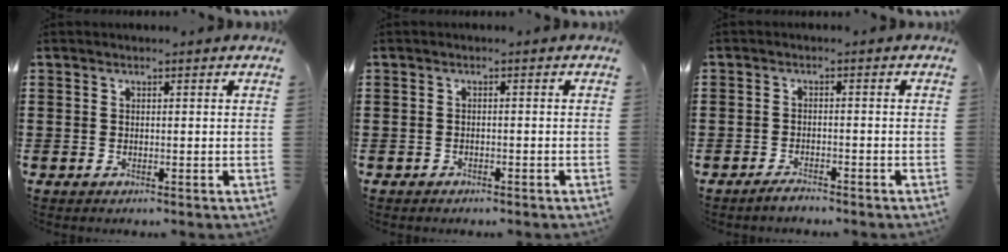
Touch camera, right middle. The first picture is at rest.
{"total": 0.8, "force": [-0.8, 0.3, 0.0], "torque": [-0.003, 0.000, -0.017]}
{"total": 1.8, "force": [-1.7, 0.3, 0.4], "torque": [-0.012, 0.000, -0.033]}